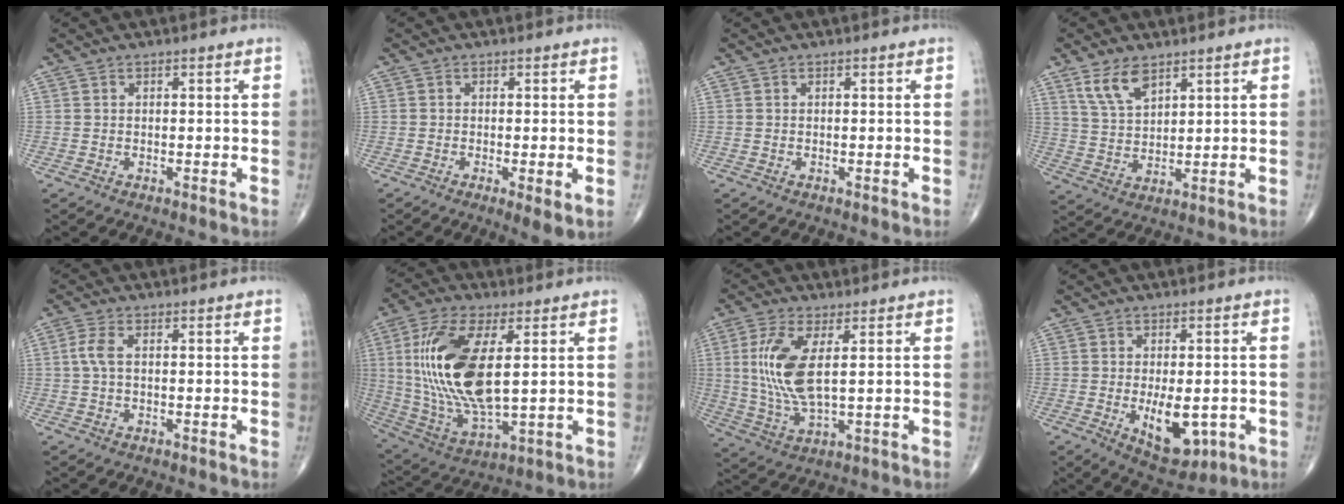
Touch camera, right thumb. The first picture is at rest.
{"total": 3.5, "force": [-0.9, 0.7, 3.3], "torque": [-0.060, -0.013, -0.019]}
{"total": 0.0}
{"total": 7.1, "force": [4.5, 3.4, 4.3], "torque": [-0.073, -0.021, 0.096]}
{"total": 3.1, "force": [0.3, 1.3, 2.8], "torque": [-0.075, 0.006, 0.002]}
{"total": 20.3, "force": [3.2, 8.5, 18.2], "torque": [-0.379, -0.019, 0.068]}
{"total": 11.3, "force": [2.2, 4.1, 10.3], "torque": [-0.236, -0.015, 0.050]}
{"total": 9.5, "force": [-2.1, 4.8, 7.9], "torque": [-0.100, -0.011, -0.018]}